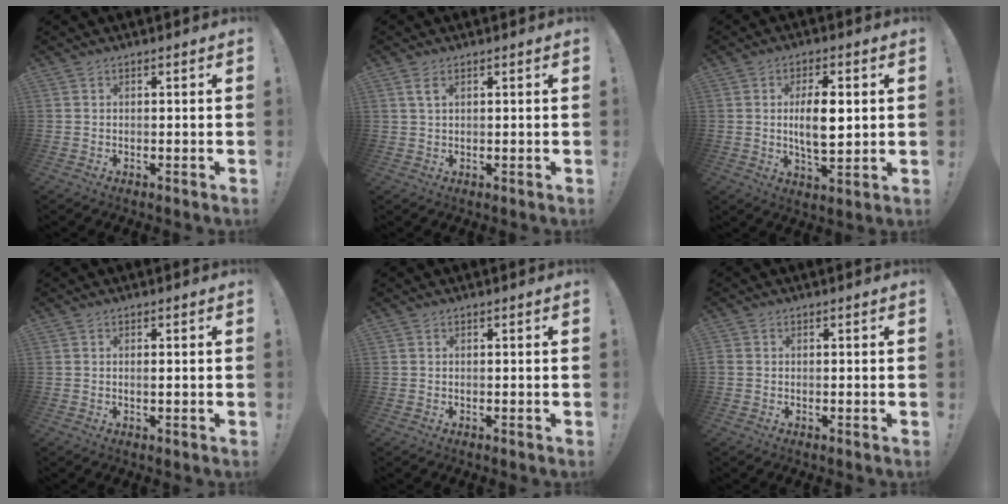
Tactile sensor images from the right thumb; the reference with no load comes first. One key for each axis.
{"total": 3.0, "fx": 1.4, "fy": 1.3, "fz": 2.3, "tx": -0.039, "ty": 0.000, "tz": 0.025}
{"total": 9.6, "fx": 1.1, "fy": 4.0, "fz": 8.7, "tx": -0.152, "ty": -0.009, "tz": 0.009}
{"total": 1.1, "fx": -0.1, "fy": 0.0, "fz": 1.1, "tx": -0.008, "ty": -0.006, "tz": -0.005}
{"total": 0.0}
{"total": 0.7, "fx": -0.2, "fy": 0.7, "fz": 0.0, "tx": -0.004, "ty": 0.003, "tz": -0.002}